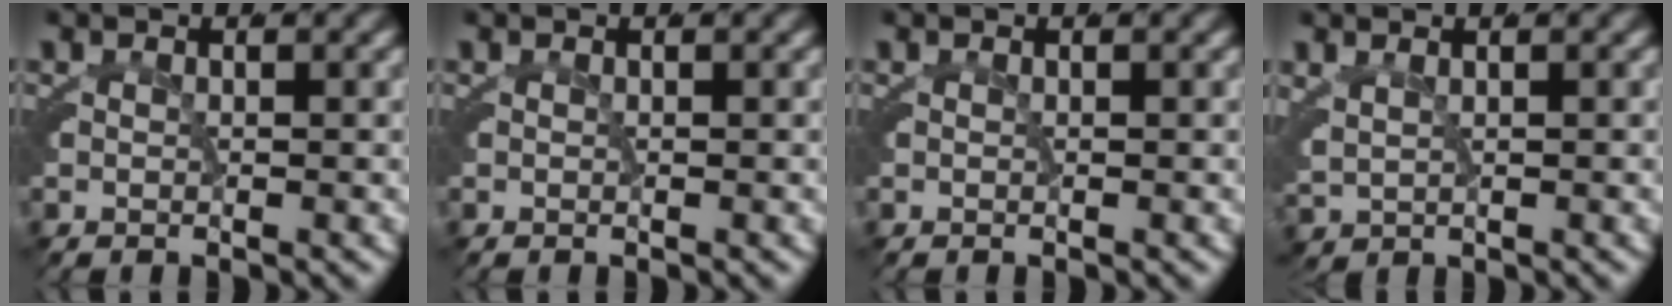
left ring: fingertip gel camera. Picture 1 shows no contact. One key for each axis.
{"total": 0.0}
{"total": 0.0}
{"total": 2.0, "fx": 1.4, "fy": 1.1, "fz": 1.0, "tx": -0.025, "ty": -0.005, "tz": 0.036}